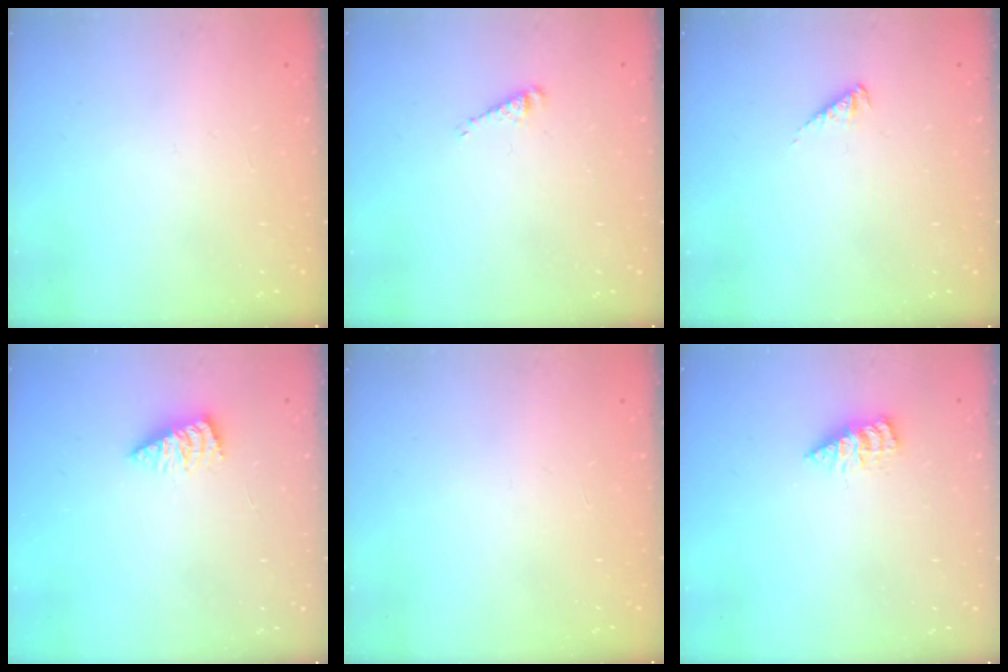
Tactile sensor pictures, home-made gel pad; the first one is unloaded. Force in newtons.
{"total": 3.5, "press": 3.5, "slide": 0.4}
{"total": 3.0, "press": 2.9, "slide": 0.5}
{"total": 2.8, "press": 2.7, "slide": 0.3}
{"total": 0.0}
{"total": 2.9, "press": 2.8, "slide": 0.4}